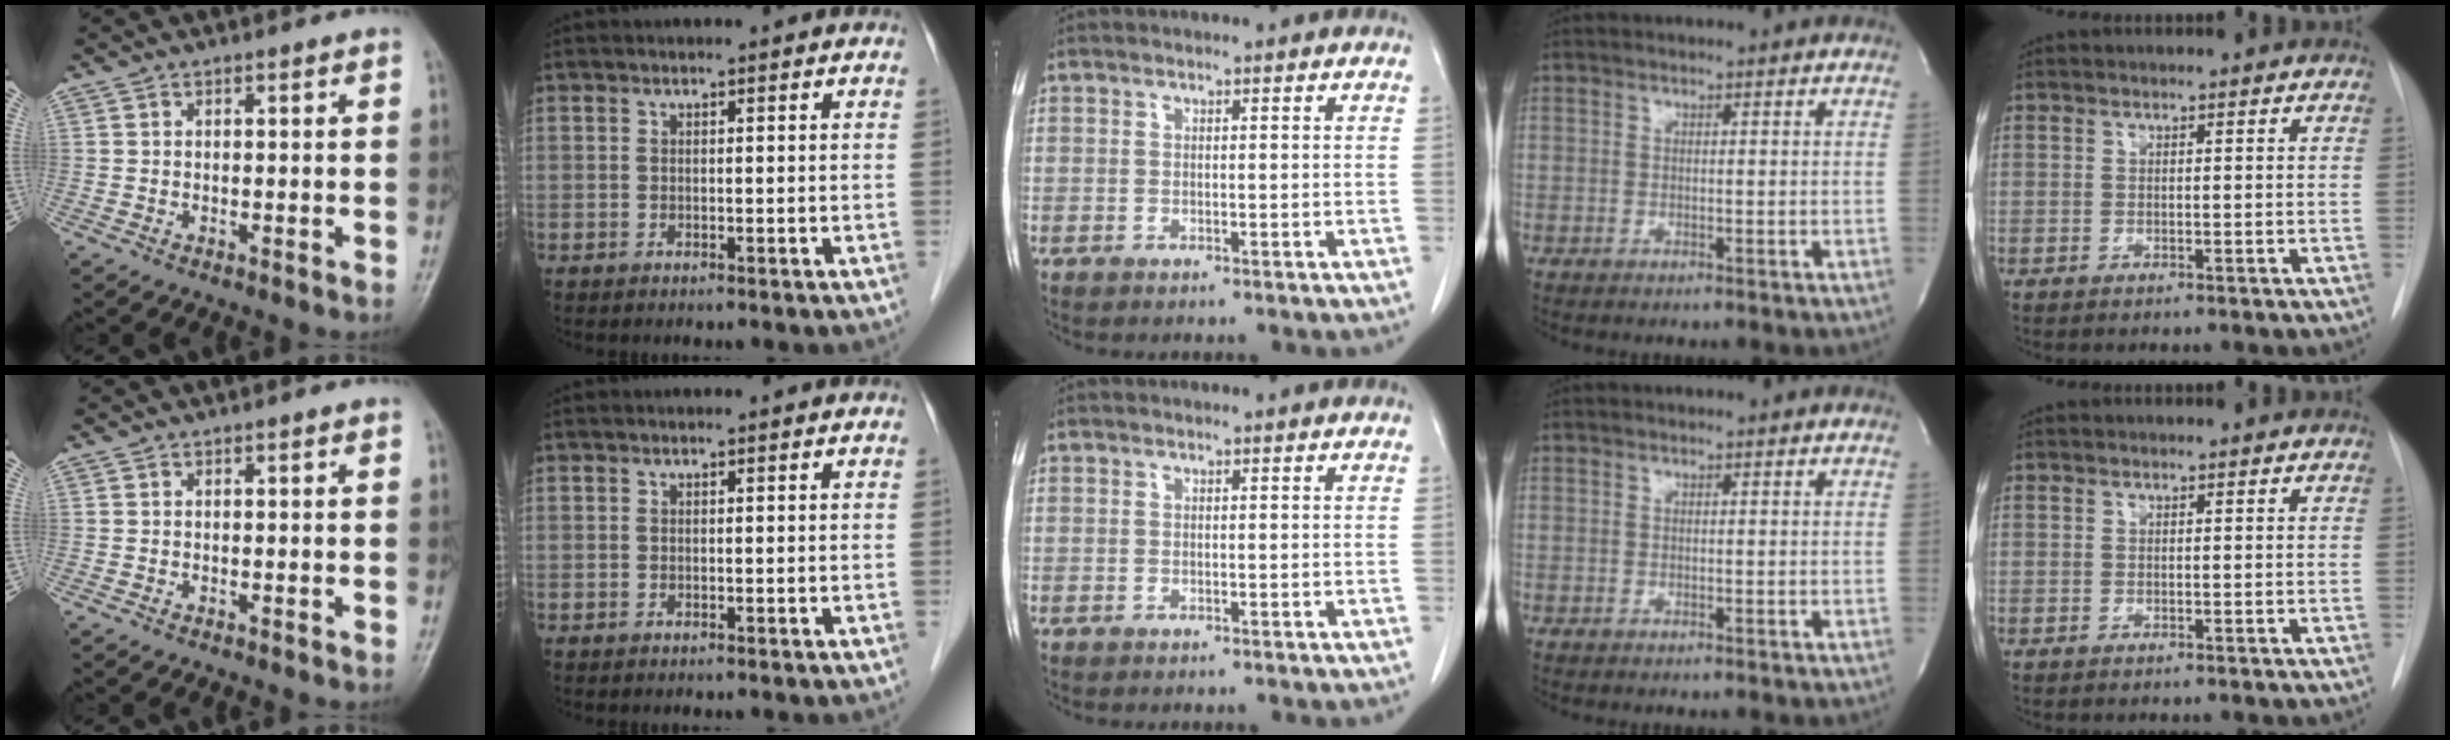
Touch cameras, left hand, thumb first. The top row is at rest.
{}